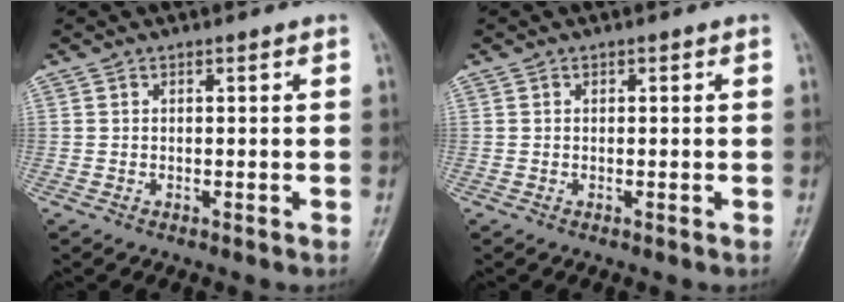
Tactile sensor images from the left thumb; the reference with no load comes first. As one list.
[{"total": 0.0}]